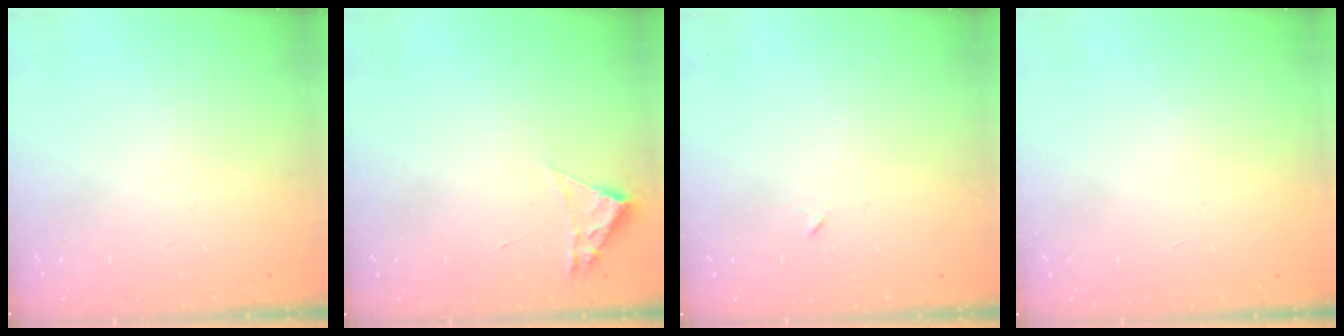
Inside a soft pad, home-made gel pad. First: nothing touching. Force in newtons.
{"total": 1.8, "press": 1.8, "slide": 0.2}
{"total": 3.3, "press": 3.2, "slide": 0.7}
{"total": 1.7, "press": 1.6, "slide": 0.1}